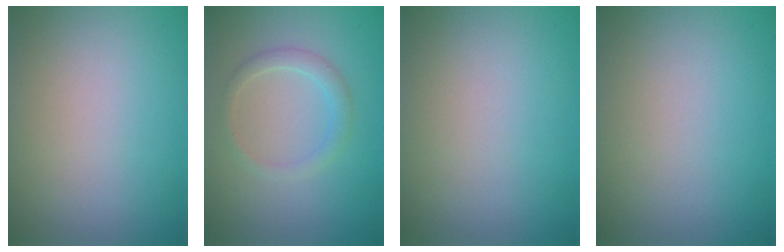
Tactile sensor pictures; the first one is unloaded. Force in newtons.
{"total": 1.9, "press": 1.9, "slide": 0.1}
{"total": 0.0}
{"total": 0.0}